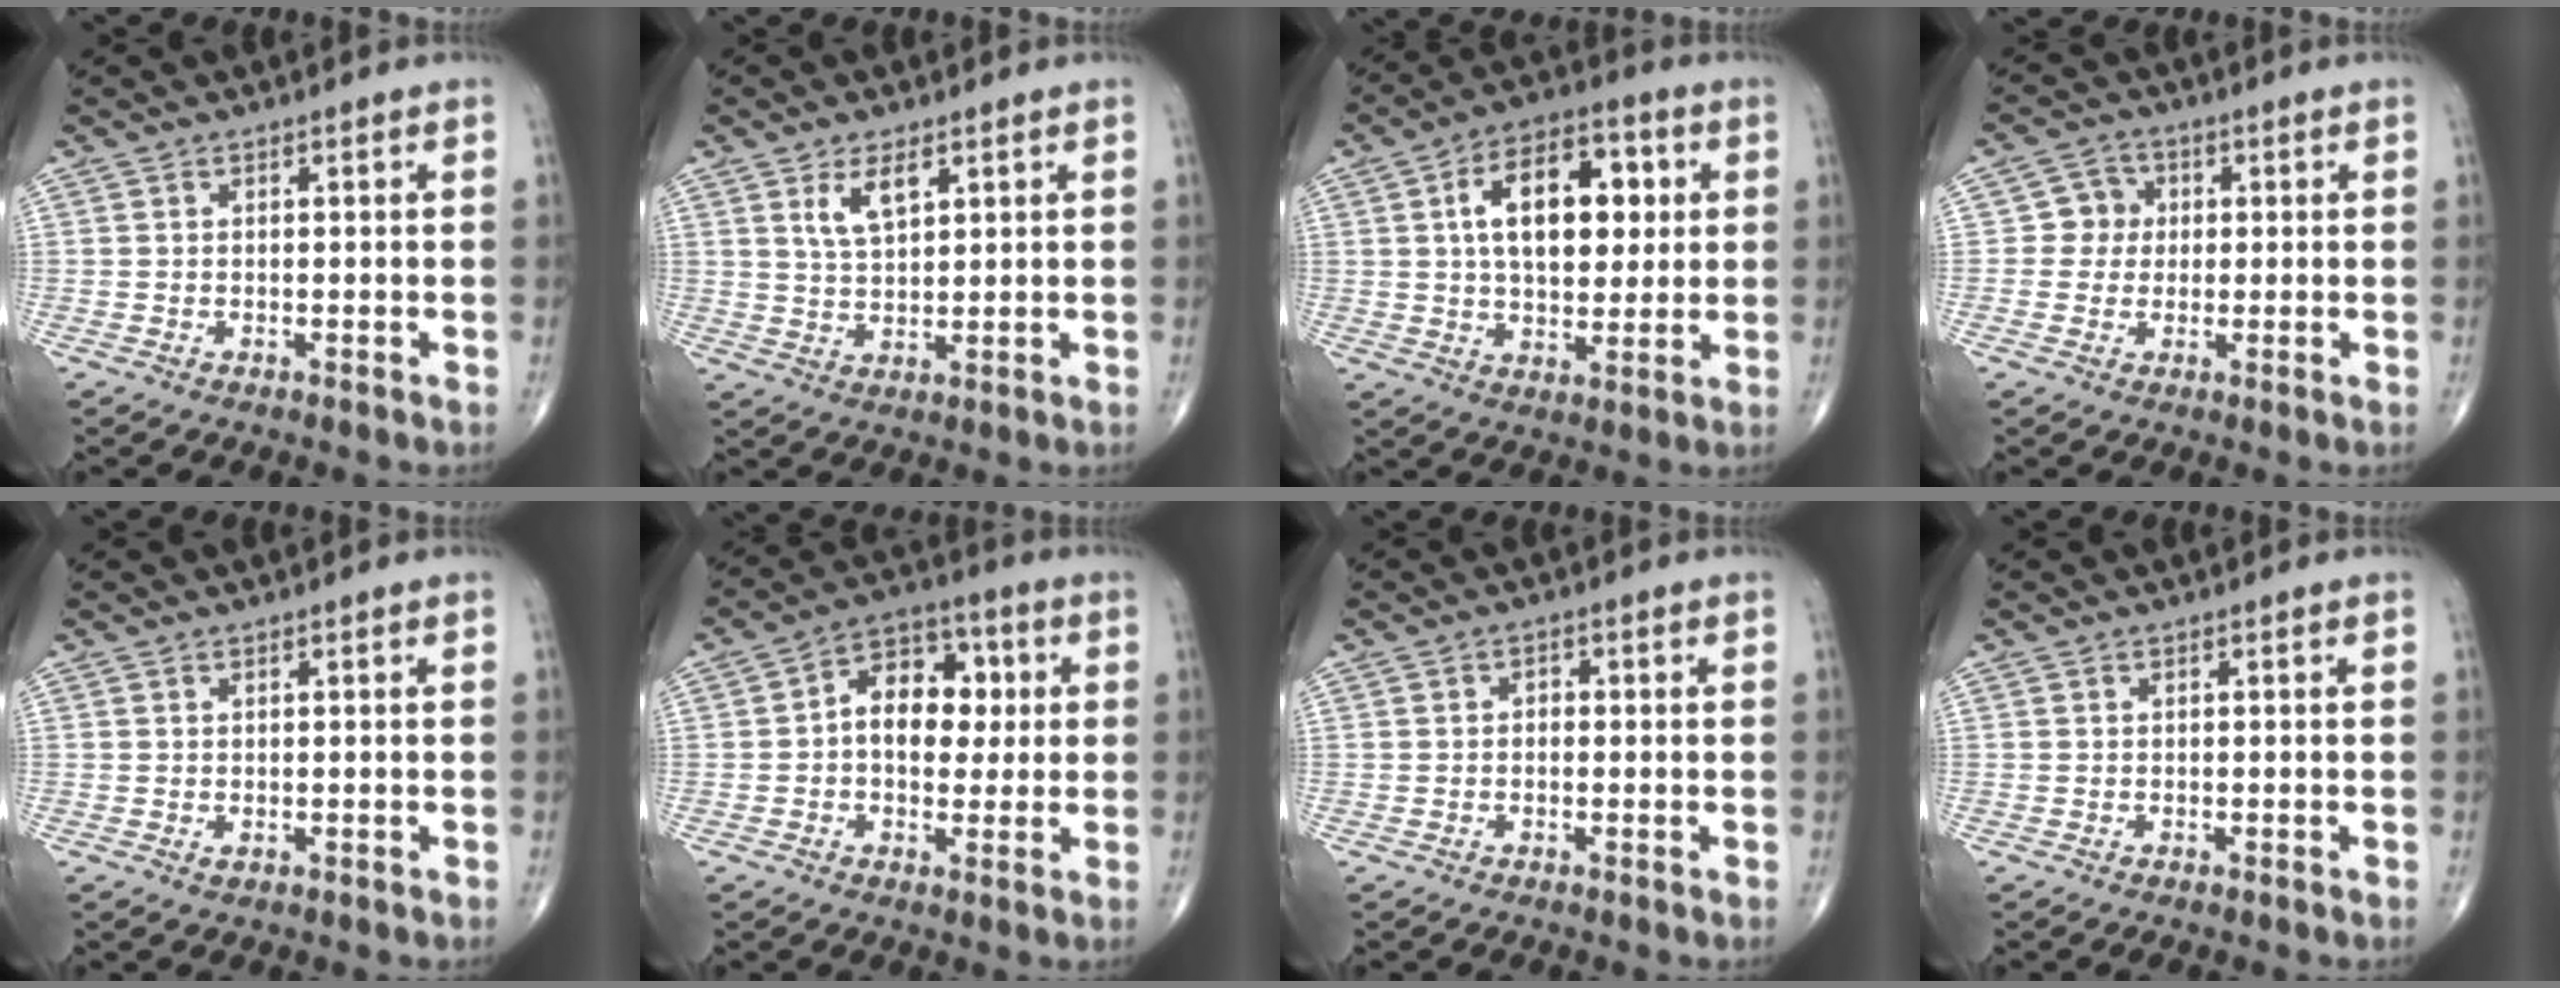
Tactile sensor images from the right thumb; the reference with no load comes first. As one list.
[{"total": 5.6, "force": [2.7, 2.5, 4.2], "torque": [-0.073, -0.015, 0.055]}, {"total": 16.3, "force": [3.5, 9.3, 12.9], "torque": [-0.173, 0.007, 0.055]}, {"total": 4.4, "force": [0.4, 4.3, 1.1], "torque": [0.015, 0.009, -0.002]}, {"total": 0.5, "force": [0.0, 0.3, 0.4], "torque": [-0.007, -0.002, 0.001]}, {"total": 11.6, "force": [1.1, 8.0, 8.4], "torque": [-0.091, 0.022, 0.009]}, {"total": 1.3, "force": [-0.1, 1.0, 0.8], "torque": [-0.006, 0.006, -0.005]}, {"total": 0.0}]